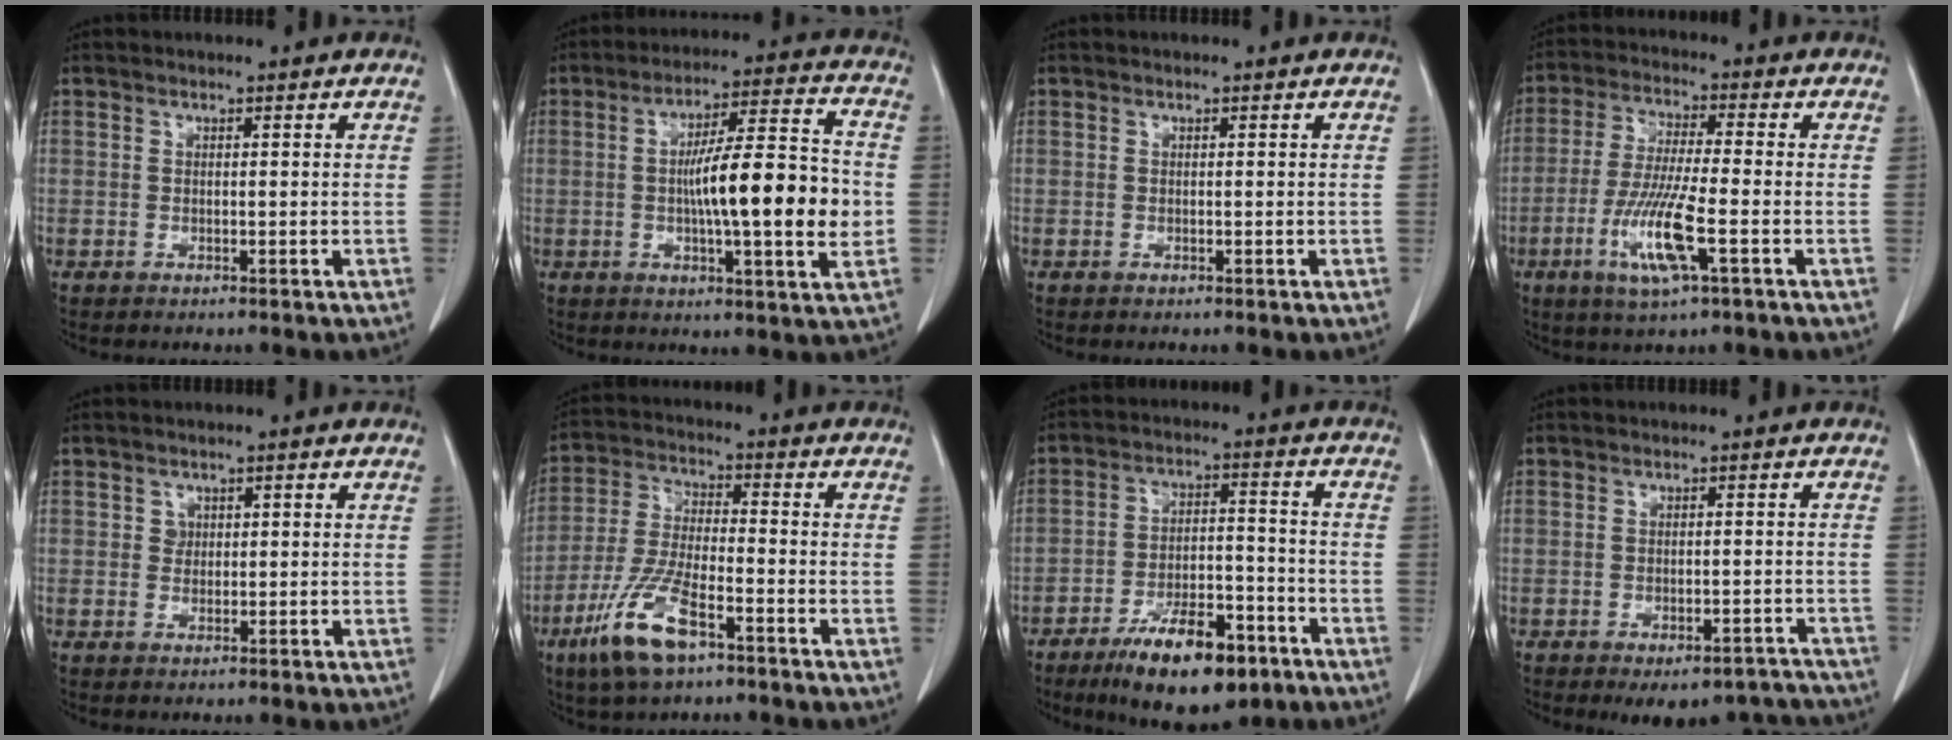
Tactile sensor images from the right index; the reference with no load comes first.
{"total": 15.7, "force": [-1.3, 1.5, 15.5], "torque": [-0.245, 0.007, -0.024]}
{"total": 0.0}
{"total": 10.4, "force": [-3.7, 0.6, 9.7], "torque": [-0.195, -0.016, -0.071]}
{"total": 1.5, "force": [0.4, 1.3, 0.5], "torque": [-0.004, 0.003, 0.009]}
{"total": 11.2, "force": [-6.4, 2.7, 8.8], "torque": [-0.187, -0.017, -0.121]}
{"total": 13.6, "force": [-8.6, 4.6, 9.4], "torque": [-0.153, 0.002, -0.138]}
{"total": 11.0, "force": [-9.2, 4.6, 3.7], "torque": [-0.034, 0.019, -0.105]}